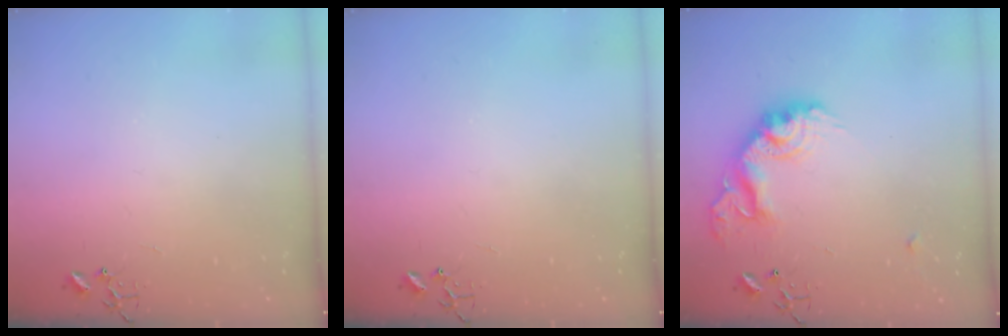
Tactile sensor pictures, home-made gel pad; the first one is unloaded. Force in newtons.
{"total": 0.0}
{"total": 17.2, "press": 17.2, "slide": 1.2}